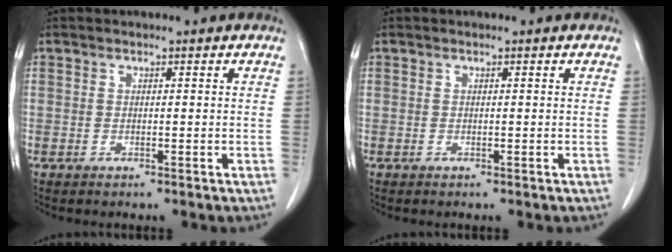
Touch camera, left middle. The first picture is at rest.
{"total": 0.0}